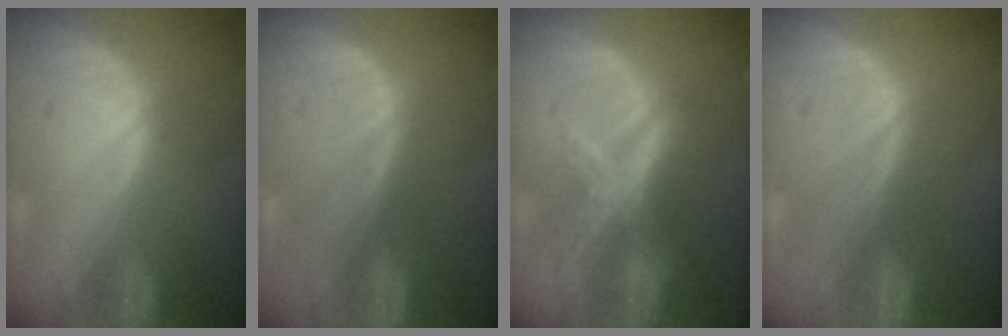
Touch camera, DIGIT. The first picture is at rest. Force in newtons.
{"total": 0.0}
{"total": 7.2, "press": 6.1, "slide": 3.7}
{"total": 0.0}